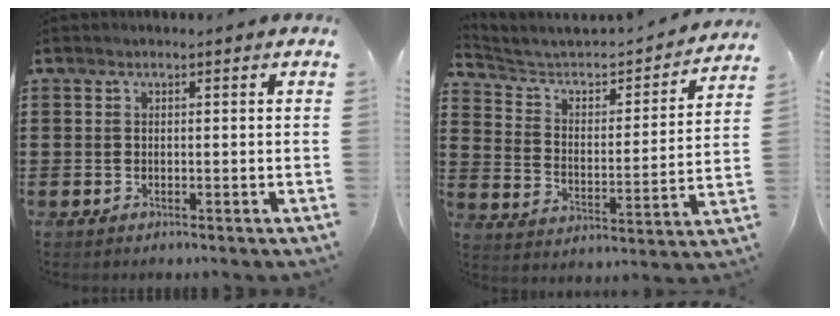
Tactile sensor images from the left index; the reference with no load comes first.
{"total": 3.9, "force": [3.4, 1.7, 1.1], "torque": [-0.050, -0.030, 0.046]}